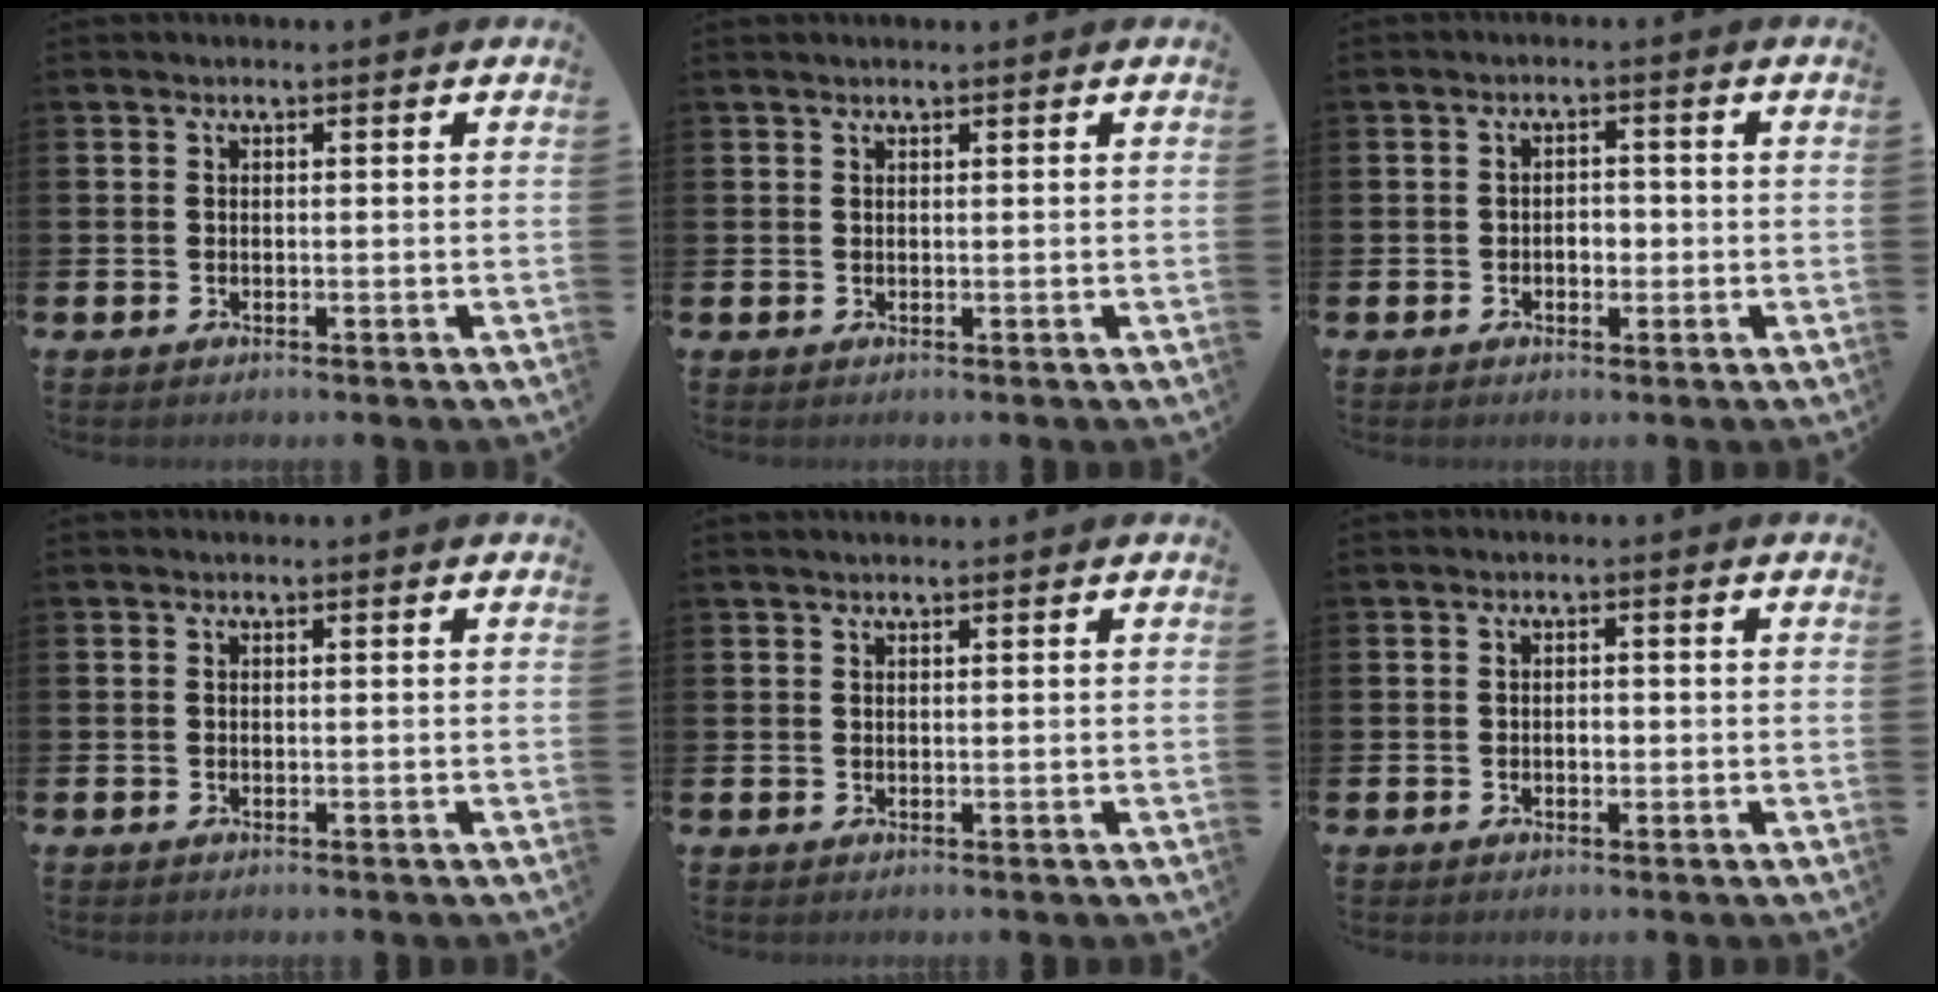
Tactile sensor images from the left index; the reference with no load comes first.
{"total": 0.8, "force": [0.7, 0.1, 0.4], "torque": [-0.007, 0.002, 0.013]}
{"total": 1.9, "force": [-0.6, 1.4, 1.2], "torque": [-0.013, 0.003, -0.017]}
{"total": 0.0}
{"total": 0.9, "force": [0.9, 0.1, 0.4], "torque": [-0.007, 0.001, 0.016]}
{"total": 1.1, "force": [-0.2, 0.7, 0.7], "torque": [-0.004, 0.000, -0.008]}